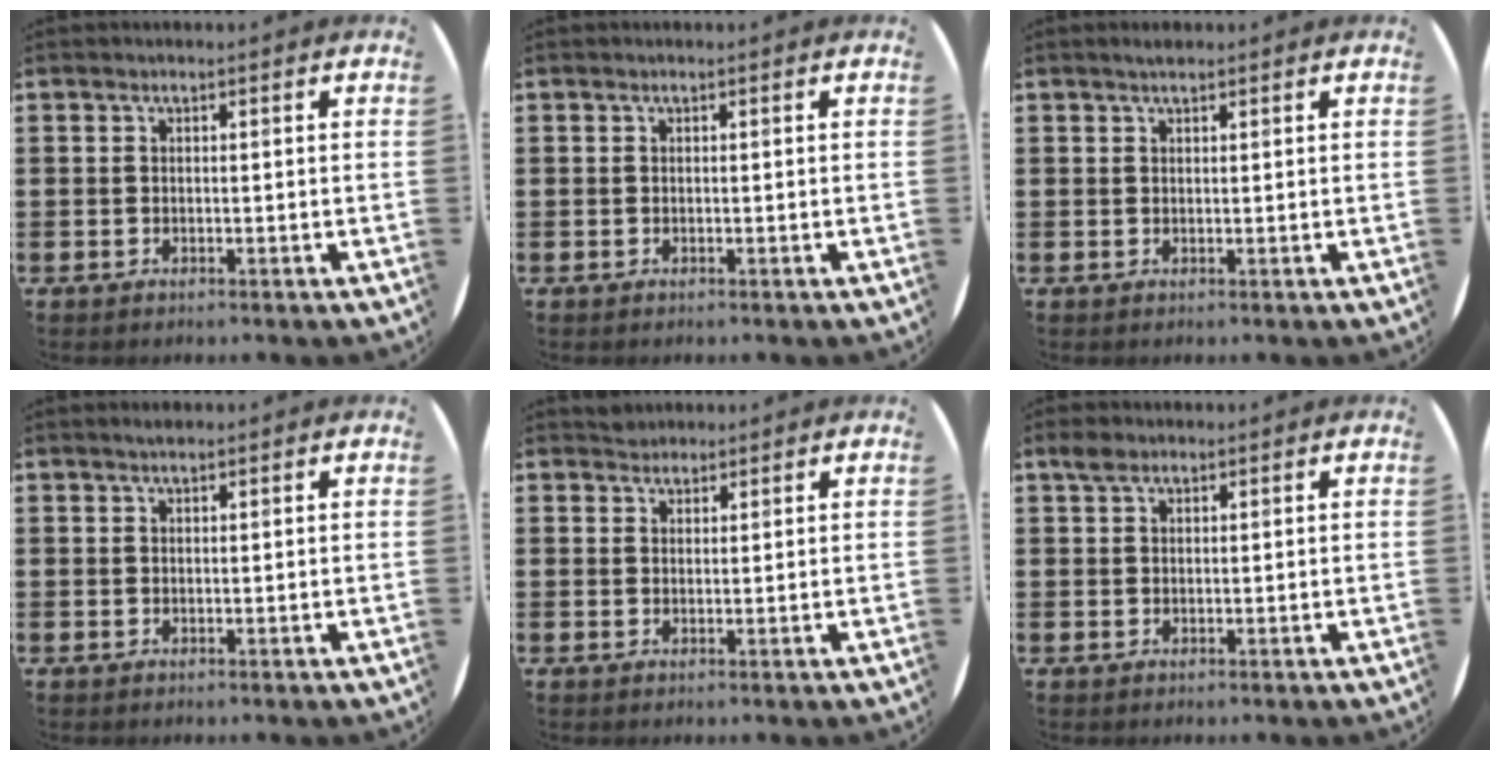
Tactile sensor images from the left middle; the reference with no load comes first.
{"total": 0.0}
{"total": 1.0, "force": [0.9, 0.2, 0.4], "torque": [-0.007, 0.003, 0.015]}
{"total": 0.8, "force": [0.7, 0.1, 0.3], "torque": [-0.005, 0.002, 0.012]}
{"total": 1.6, "force": [1.5, 0.5, -0.2], "torque": [0.003, 0.003, 0.030]}
{"total": 1.7, "force": [1.3, 1.0, 0.6], "torque": [-0.004, 0.002, 0.022]}